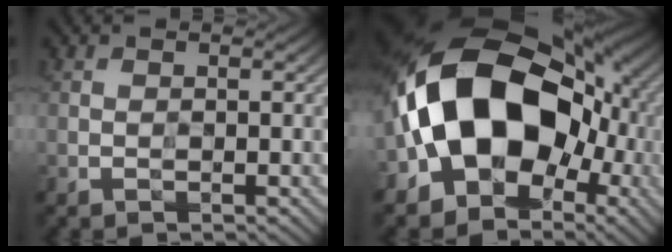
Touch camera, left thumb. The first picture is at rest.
{"total": 17.8, "force": [-1.8, 13.0, 12.0], "torque": [-0.221, 0.008, -0.042]}